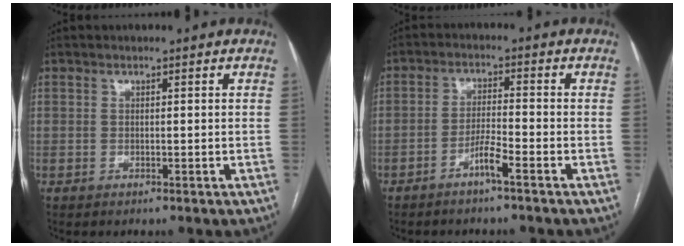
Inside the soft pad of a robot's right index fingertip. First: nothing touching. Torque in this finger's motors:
{"motor_torque": [0.18, -0.01, 0.07, 0.01]}